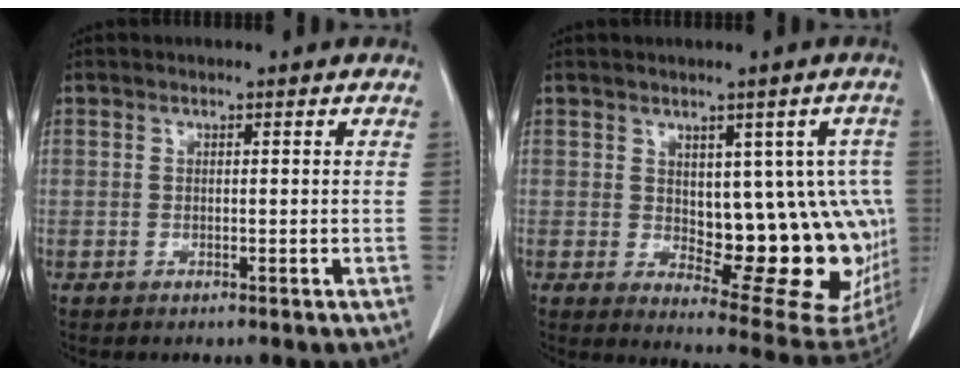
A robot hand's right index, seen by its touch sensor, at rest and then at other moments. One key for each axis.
{"total": 16.1, "fx": -0.1, "fy": 7.1, "fz": 14.4, "tx": -0.134, "ty": 0.008, "tz": 0.024}